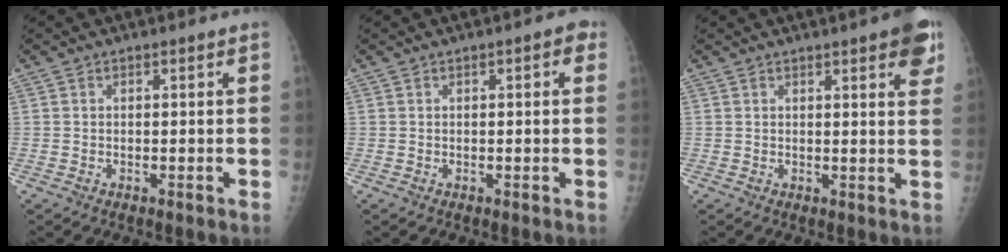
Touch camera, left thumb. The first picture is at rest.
{"total": 2.3, "force": [0.7, 0.9, 2.0], "torque": [-0.024, 0.004, 0.005]}
{"total": 7.0, "force": [3.7, 1.6, 5.8], "torque": [-0.056, -0.010, 0.040]}